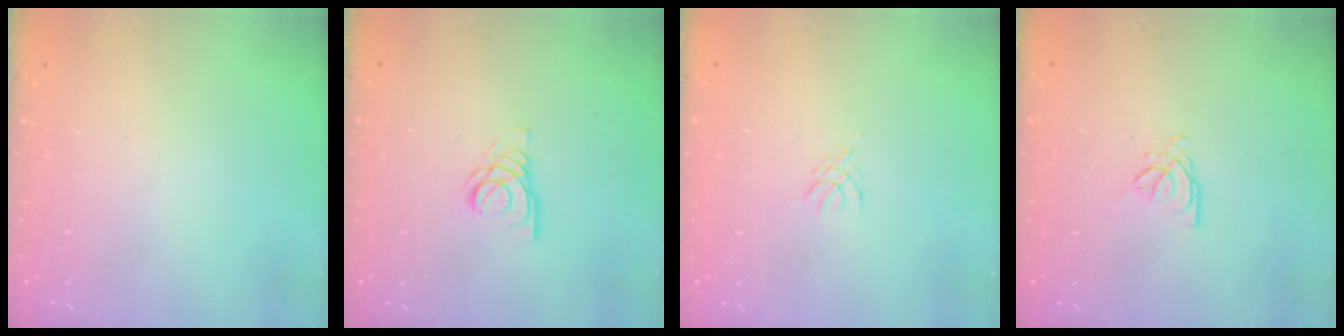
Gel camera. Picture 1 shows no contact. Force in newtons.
{"total": 3.7, "press": 3.7, "slide": 0.4}
{"total": 2.7, "press": 2.6, "slide": 0.6}
{"total": 0.9, "press": 0.8, "slide": 0.2}